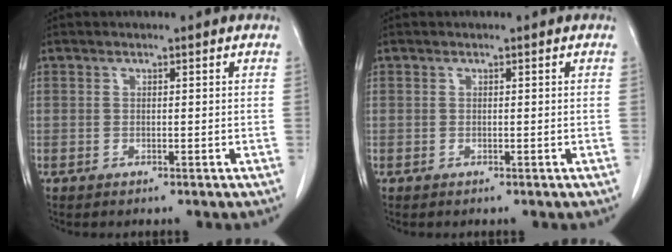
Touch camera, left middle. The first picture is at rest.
{"total": 0.0}